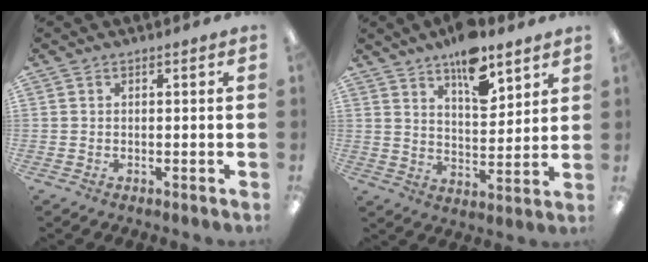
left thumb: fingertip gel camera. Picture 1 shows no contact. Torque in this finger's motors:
{"motor_torque": [1.82, 1.04, 1.31, -0.89, 0.11]}